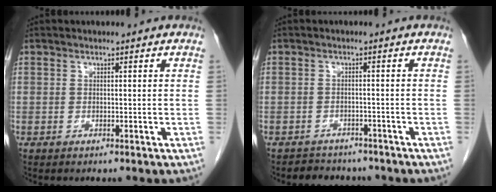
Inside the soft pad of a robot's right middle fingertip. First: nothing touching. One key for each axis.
{"total": 4.5, "fx": -4.0, "fy": 2.0, "fz": 0.2, "tx": -0.005, "ty": 0.005, "tz": -0.054}